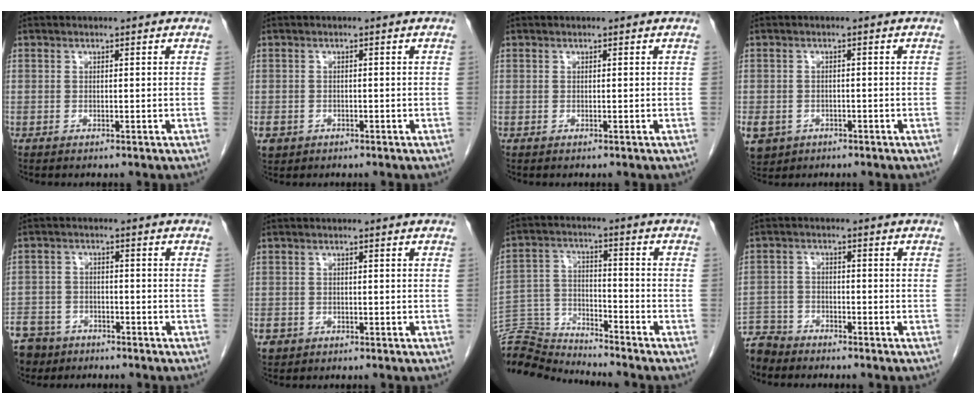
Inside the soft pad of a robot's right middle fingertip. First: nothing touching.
{"total": 3.5, "force": [-2.0, 2.8, 0.9], "torque": [-0.020, 0.001, -0.030]}
{"total": 0.0}
{"total": 11.3, "force": [-4.8, 9.4, 4.0], "torque": [-0.125, -0.003, -0.063]}
{"total": 11.7, "force": [-8.3, 7.7, 2.9], "torque": [-0.095, -0.002, -0.133]}
{"total": 2.6, "force": [-1.4, 2.1, 0.6], "torque": [-0.014, 0.003, -0.021]}
{"total": 12.3, "force": [-12.3, 0.3, -0.4], "torque": [0.003, 0.029, -0.232]}
{"total": 6.4, "force": [-5.9, 2.5, 0.0], "torque": [0.000, -0.006, -0.116]}